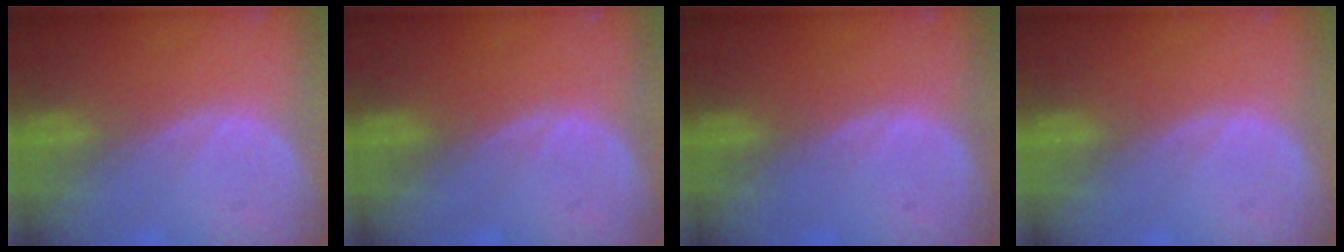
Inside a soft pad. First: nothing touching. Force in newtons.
{"total": 0.0}
{"total": 0.0}
{"total": 0.0}